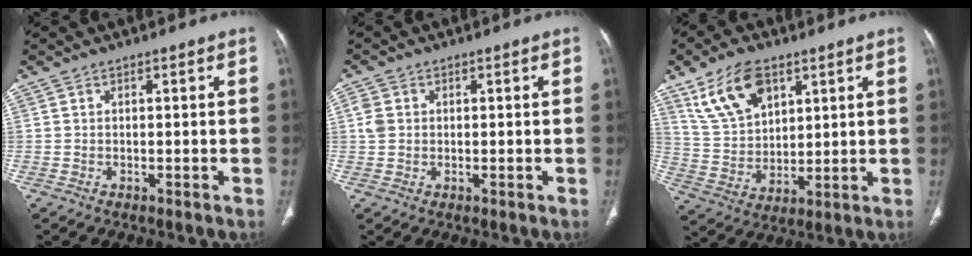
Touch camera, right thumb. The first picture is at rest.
{"total": 2.9, "force": [0.4, 2.5, 1.4], "torque": [-0.028, 0.004, 0.007]}
{"total": 12.9, "force": [7.1, 7.6, 7.6], "torque": [-0.121, -0.023, 0.147]}